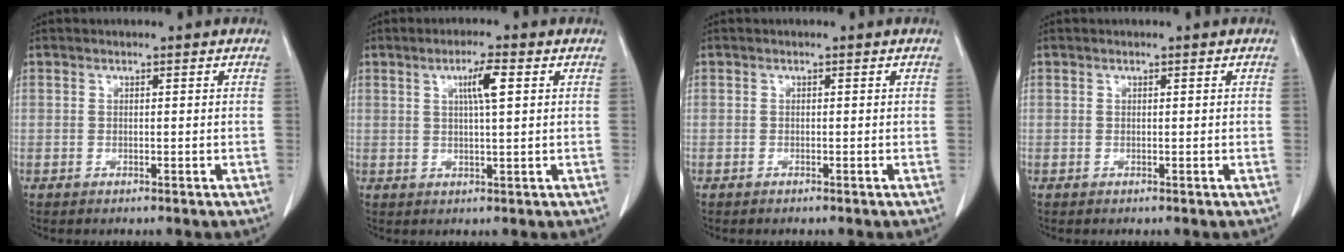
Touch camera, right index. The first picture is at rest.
{"total": 4.3, "force": [1.4, 0.1, 4.0], "torque": [-0.069, 0.001, 0.023]}
{"total": 0.0}
{"total": 0.0}